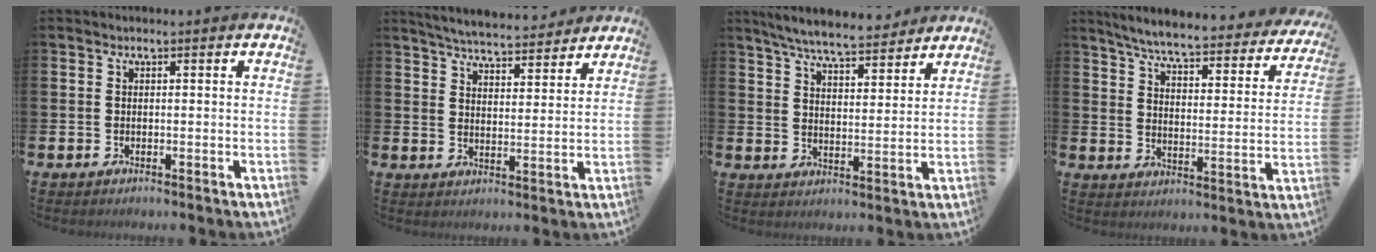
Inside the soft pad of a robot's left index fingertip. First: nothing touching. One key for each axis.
{"total": 5.6, "fx": 5.5, "fy": 0.5, "fz": 0.9, "tx": -0.031, "ty": -0.036, "tz": 0.097}
{"total": 6.7, "fx": 6.4, "fy": 0.8, "fz": 1.9, "tx": -0.053, "ty": -0.038, "tz": 0.111}
{"total": 6.0, "fx": 5.5, "fy": 0.5, "fz": 2.3, "tx": -0.064, "ty": -0.046, "tz": 0.087}